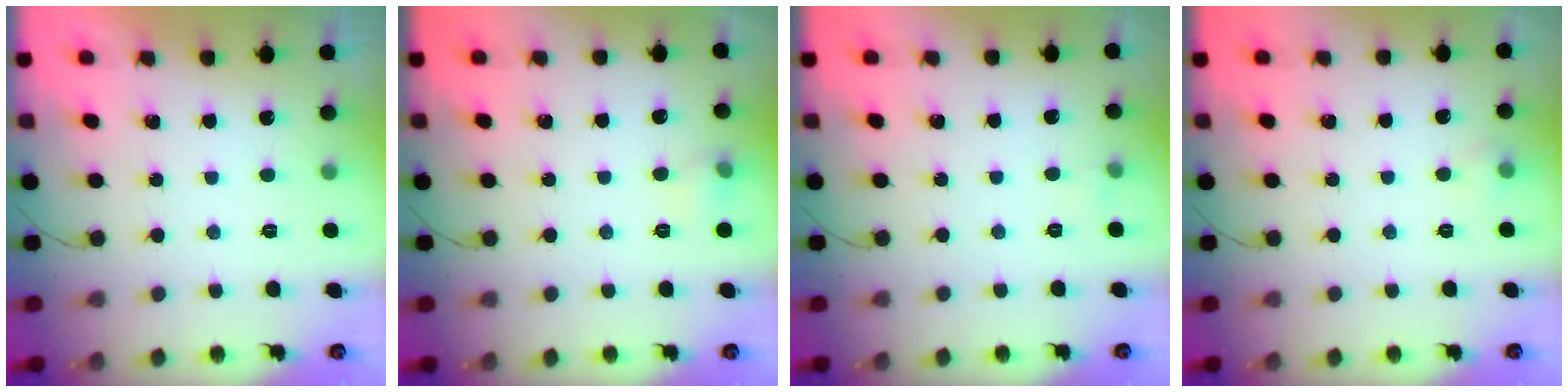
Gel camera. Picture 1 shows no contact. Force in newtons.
{"total": 5.1, "press": 4.8, "slide": 1.6}
{"total": 2.5, "press": 2.3, "slide": 1.1}
{"total": 3.9, "press": 3.7, "slide": 1.4}